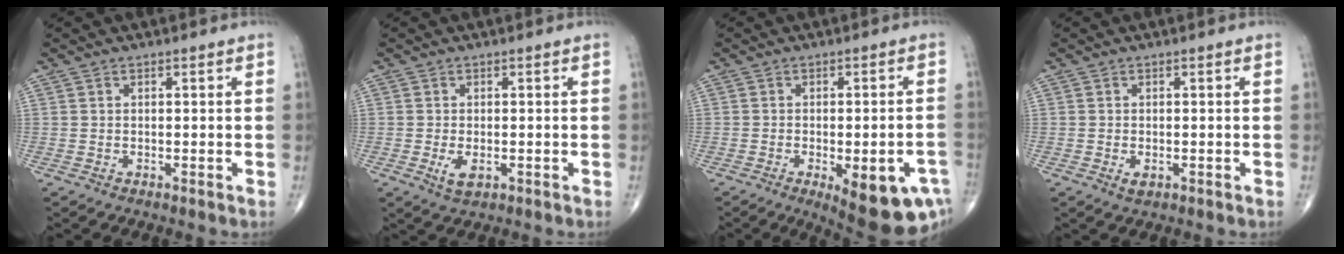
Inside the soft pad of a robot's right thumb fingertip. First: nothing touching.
{"total": 3.0, "force": [-0.9, 1.5, 2.5], "torque": [-0.046, -0.008, -0.013]}
{"total": 14.9, "force": [-6.2, 5.2, 12.5], "torque": [-0.118, 0.013, -0.066]}
{"total": 1.4, "force": [-0.5, 0.8, 1.1], "torque": [-0.019, -0.004, -0.008]}